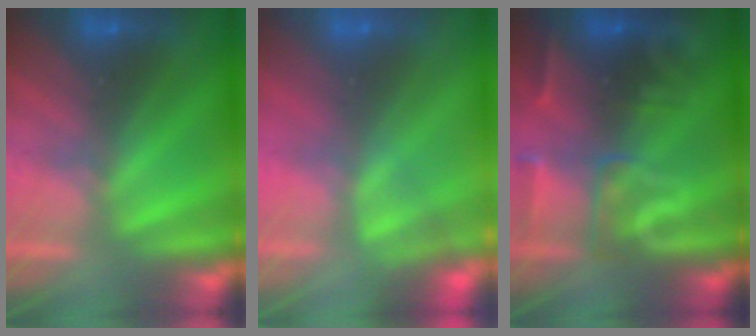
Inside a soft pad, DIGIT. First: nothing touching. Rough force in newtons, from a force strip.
{"total": 3.8}
{"total": 2.9}